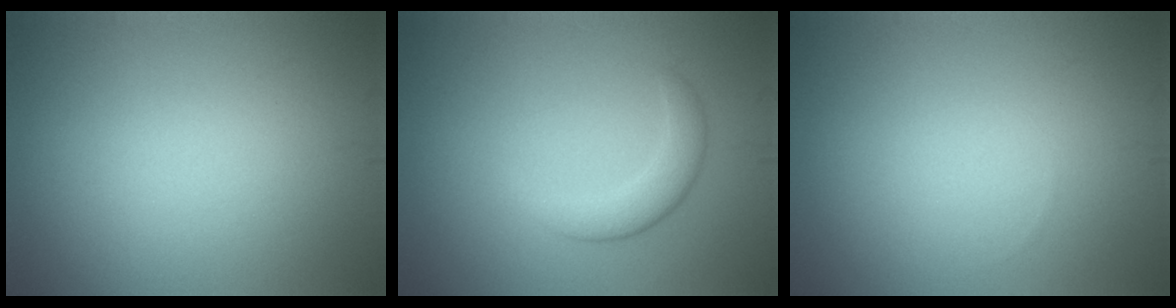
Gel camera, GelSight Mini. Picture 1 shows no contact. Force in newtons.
{"total": 2.7, "press": 2.7, "slide": 0.1}
{"total": 0.0}